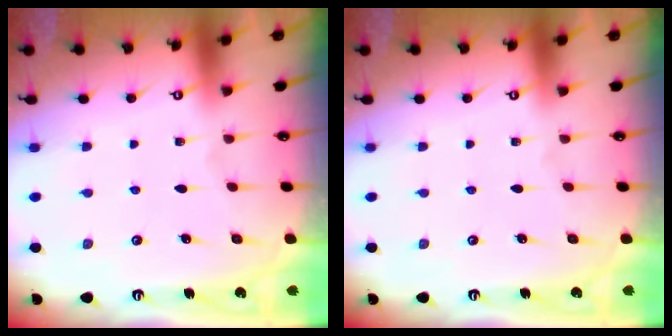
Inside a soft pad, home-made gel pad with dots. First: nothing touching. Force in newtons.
{"total": 0.0}